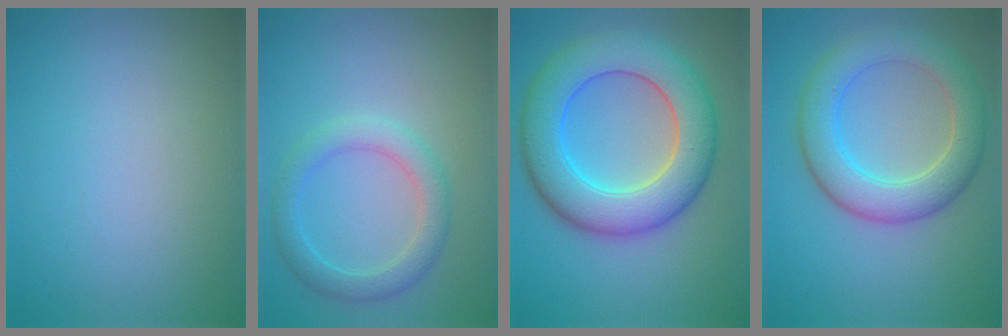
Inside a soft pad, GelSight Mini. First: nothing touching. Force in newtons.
{"total": 3.1, "press": 3.1, "slide": 0.1}
{"total": 9.5, "press": 9.5, "slide": 0.6}
{"total": 6.0, "press": 6.0, "slide": 0.1}